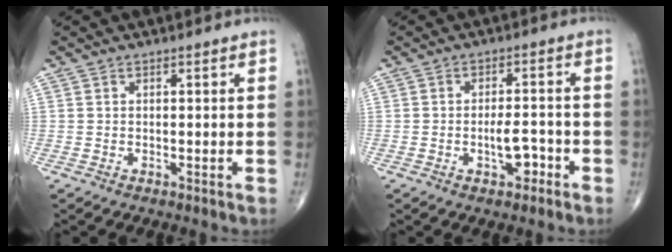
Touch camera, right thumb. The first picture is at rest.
{"total": 4.8, "force": [-2.0, 2.2, 3.8], "torque": [-0.053, 0.019, -0.029]}